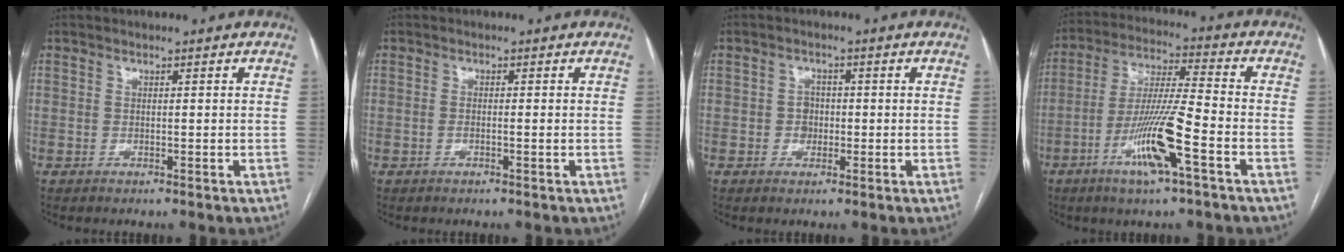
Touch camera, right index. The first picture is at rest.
{"total": 1.1, "force": [-0.2, 0.2, 1.1], "torque": [-0.022, 0.002, -0.002]}
{"total": 2.3, "force": [-0.3, 2.0, 1.1], "torque": [-0.012, 0.005, -0.004]}
{"total": 12.4, "force": [-5.4, 0.4, 11.2], "torque": [-0.219, -0.009, -0.102]}